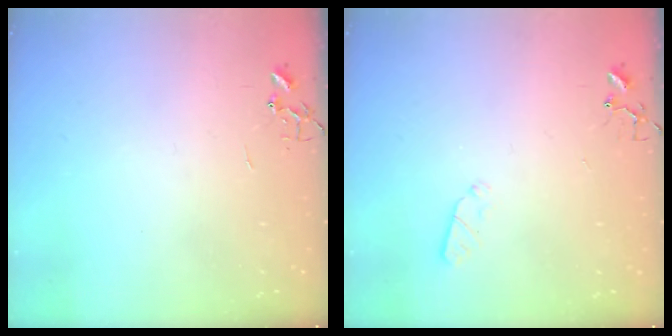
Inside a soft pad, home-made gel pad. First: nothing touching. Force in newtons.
{"total": 3.5, "press": 3.4, "slide": 0.5}